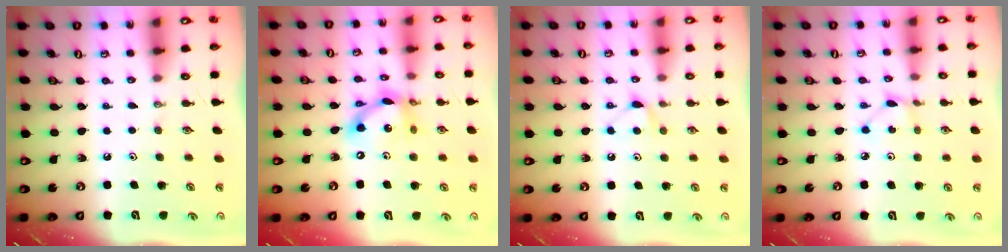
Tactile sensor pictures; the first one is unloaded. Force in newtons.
{"total": 13.6, "press": 13.5, "slide": 0.9}
{"total": 6.5, "press": 6.5, "slide": 0.8}
{"total": 1.8, "press": 1.8, "slide": 0.3}